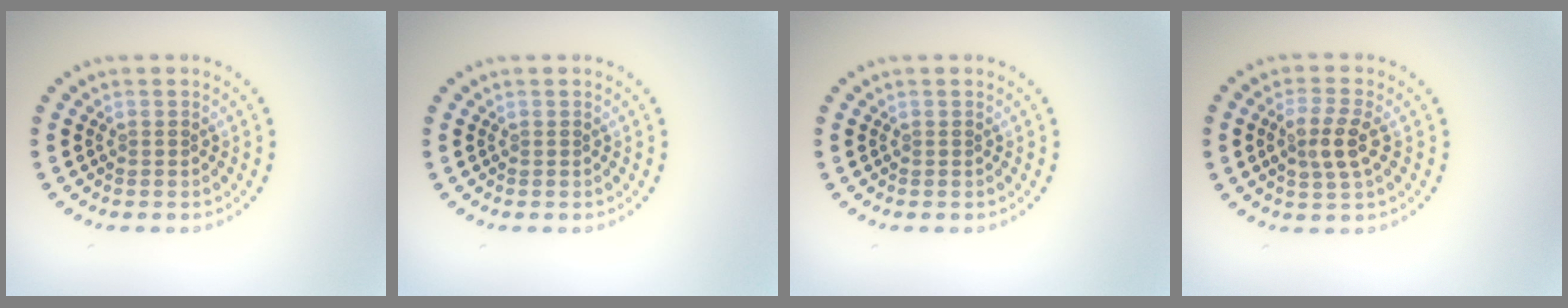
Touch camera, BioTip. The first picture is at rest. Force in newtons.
{"total": 0.0}
{"total": 0.0}
{"total": 3.0, "press": 2.8, "slide": 0.9}